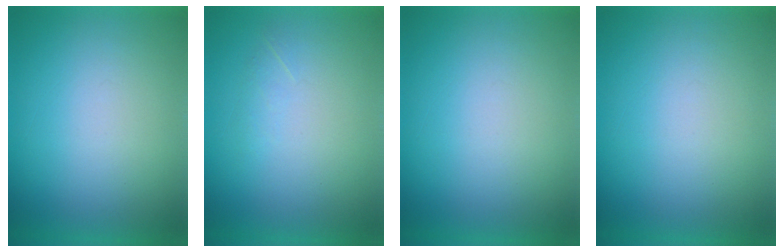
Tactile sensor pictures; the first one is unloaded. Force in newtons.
{"total": 1.3}
{"total": 0.0}
{"total": 0.0}